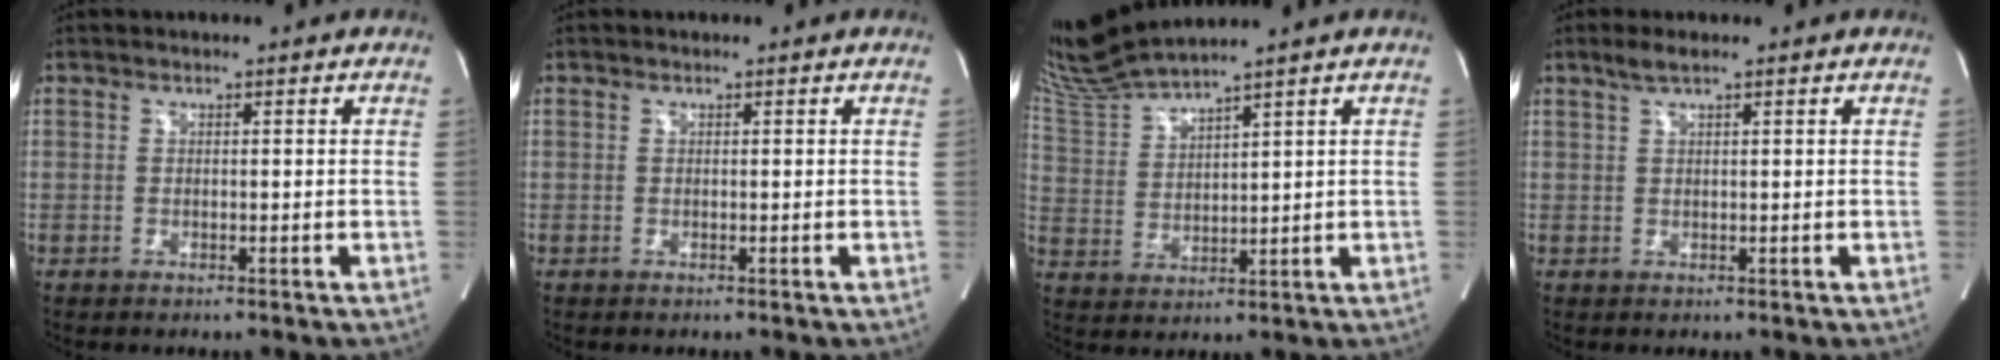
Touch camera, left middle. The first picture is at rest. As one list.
[{"total": 0.0}, {"total": 7.9, "force": [7.5, -1.7, 2.0], "torque": [-0.065, 0.002, 0.164]}, {"total": 2.1, "force": [1.5, 0.2, 1.5], "torque": [-0.038, 0.008, 0.032]}]